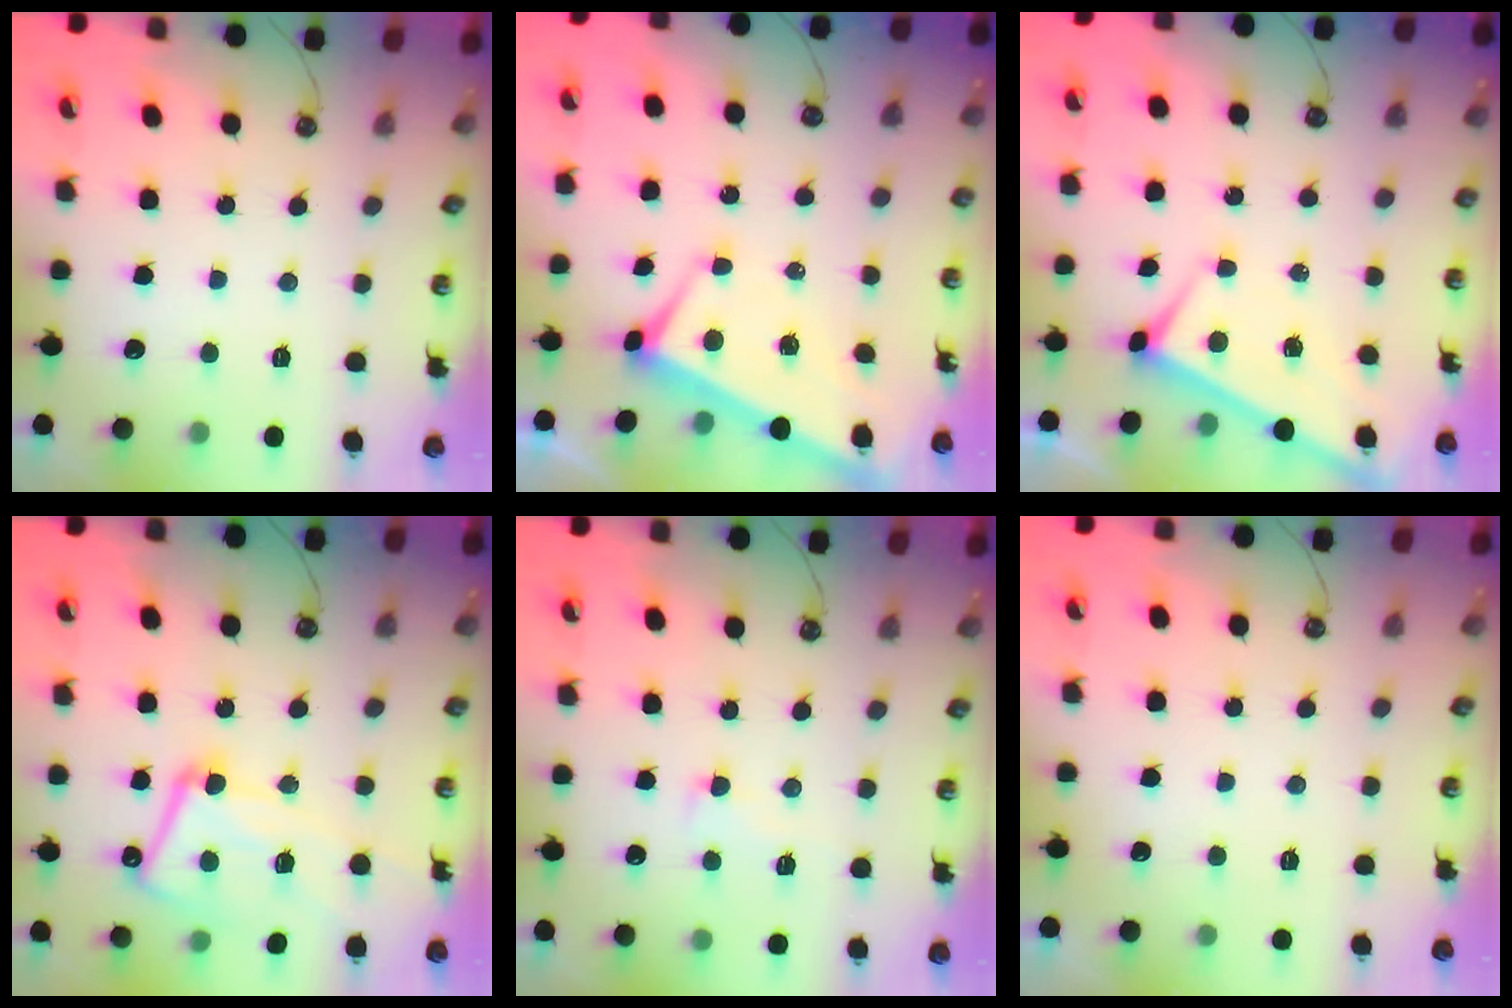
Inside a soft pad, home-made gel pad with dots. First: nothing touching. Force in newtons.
{"total": 2.7, "press": 2.5, "slide": 0.9}
{"total": 1.9, "press": 1.9, "slide": 0.2}
{"total": 14.0, "press": 14.0, "slide": 0.9}
{"total": 1.8, "press": 1.8, "slide": 0.5}
{"total": 9.0, "press": 9.0, "slide": 0.3}